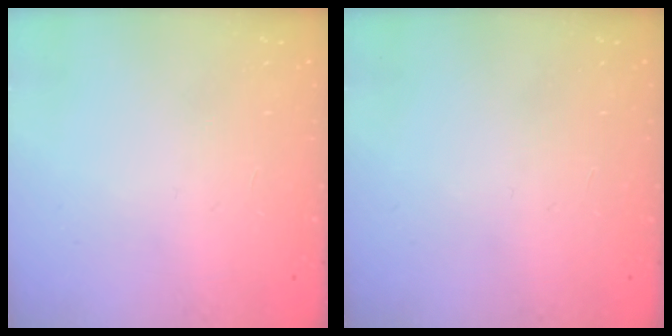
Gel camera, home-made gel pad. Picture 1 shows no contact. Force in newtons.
{"total": 0.0}